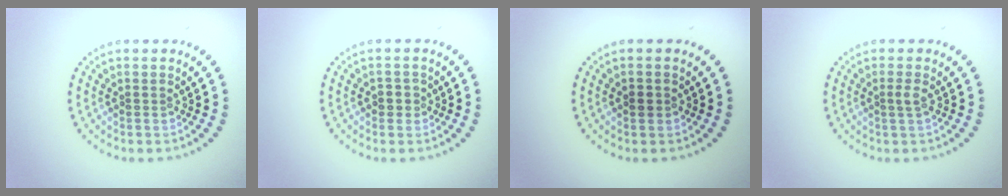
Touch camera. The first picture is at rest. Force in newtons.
{"total": 1.2, "press": 1.1, "slide": 0.5}
{"total": 0.9, "press": 0.8, "slide": 0.3}
{"total": 0.9, "press": 0.7, "slide": 0.6}